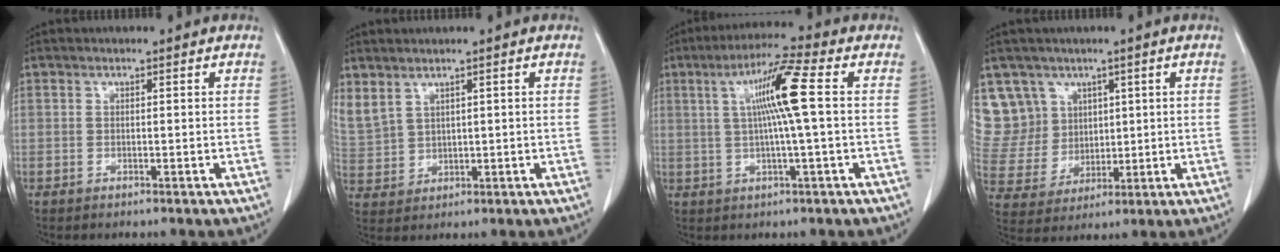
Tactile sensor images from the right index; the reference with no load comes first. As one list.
[{"total": 8.3, "force": [4.8, 5.7, 3.8], "torque": [-0.119, 0.010, 0.119]}, {"total": 9.1, "force": [1.4, -0.7, 9.0], "torque": [-0.162, 0.010, 0.024]}, {"total": 10.1, "force": [5.5, 8.4, 0.6], "torque": [-0.030, 0.039, 0.128]}]